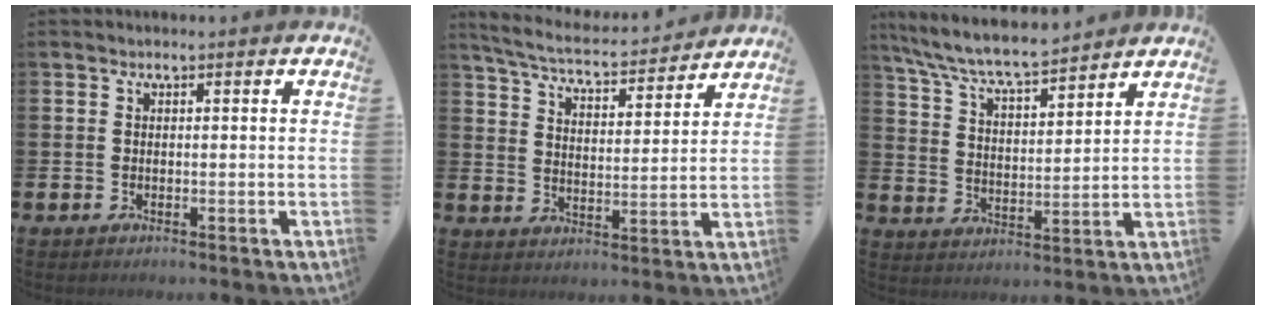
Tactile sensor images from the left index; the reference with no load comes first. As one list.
[{"total": 5.8, "force": [5.5, 0.9, 1.6], "torque": [-0.060, -0.040, 0.092]}, {"total": 7.7, "force": [7.3, 0.8, 2.5], "torque": [-0.077, -0.046, 0.127]}]